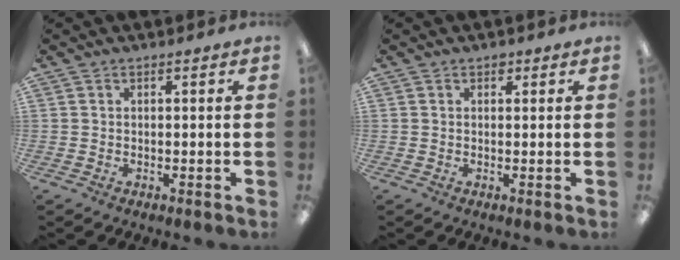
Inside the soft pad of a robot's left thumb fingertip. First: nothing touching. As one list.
[{"total": 1.3, "force": [0.8, 0.9, 0.6], "torque": [-0.003, 0.000, 0.012]}]